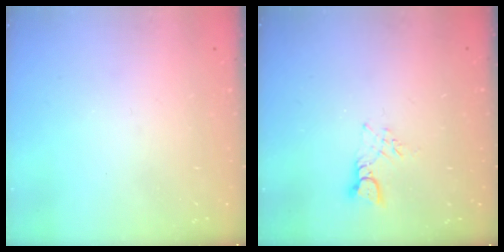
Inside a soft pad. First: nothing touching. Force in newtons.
{"total": 4.0, "press": 4.0, "slide": 0.2}